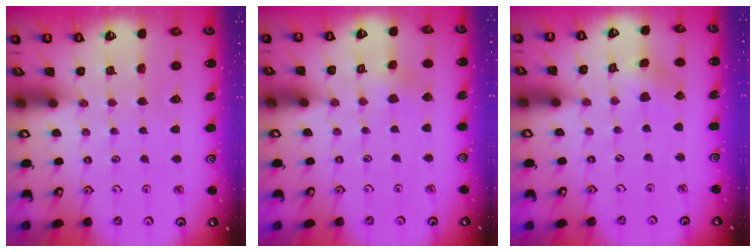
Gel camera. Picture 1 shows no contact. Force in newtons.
{"total": 3.9, "press": 3.8, "slide": 1.1}
{"total": 2.3, "press": 2.3, "slide": 0.2}